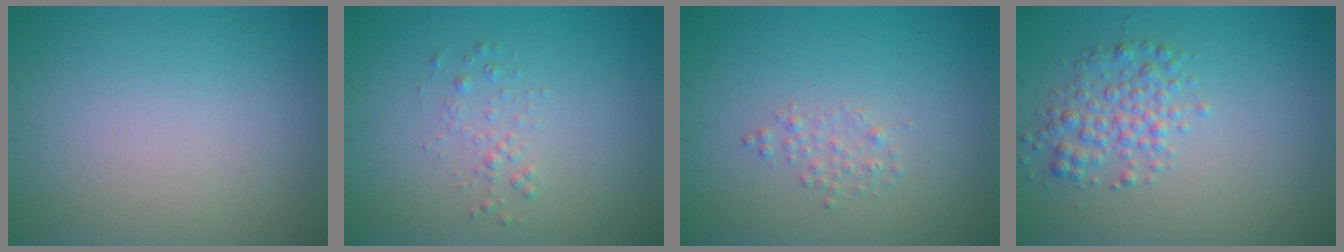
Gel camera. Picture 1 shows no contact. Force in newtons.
{"total": 1.1, "press": 1.1, "slide": 0.1}
{"total": 1.0, "press": 1.0, "slide": 0.1}
{"total": 2.9, "press": 2.9, "slide": 0.1}